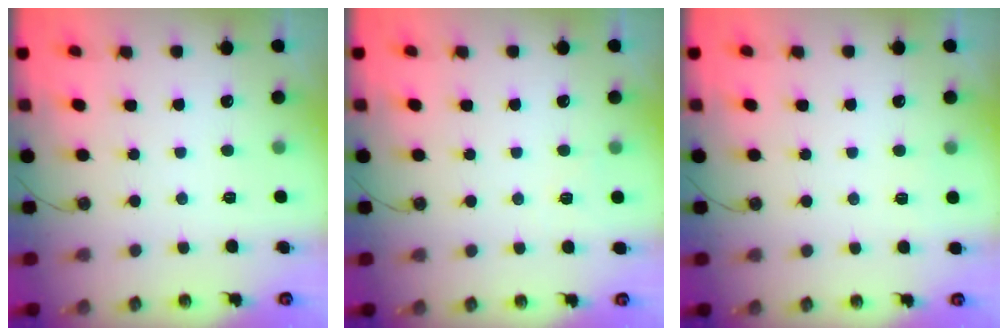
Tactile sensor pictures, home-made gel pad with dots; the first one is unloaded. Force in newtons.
{"total": 3.6, "press": 3.3, "slide": 1.4}
{"total": 2.8, "press": 1.8, "slide": 2.2}